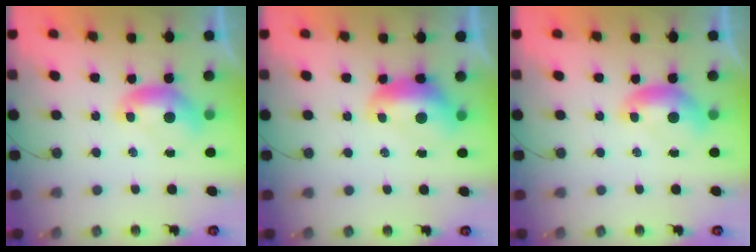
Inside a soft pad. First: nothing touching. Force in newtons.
{"total": 1.7, "press": 1.6, "slide": 0.6}
{"total": 0.0}